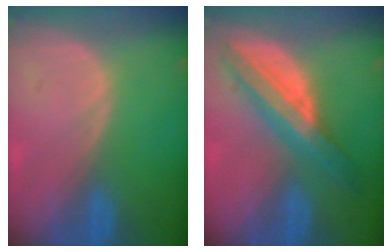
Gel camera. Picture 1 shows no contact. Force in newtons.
{"total": 8.4, "press": 8.4, "slide": 0.5}